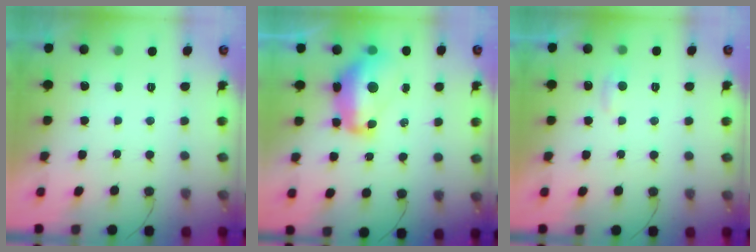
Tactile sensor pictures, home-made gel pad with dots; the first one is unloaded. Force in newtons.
{"total": 14.3, "press": 14.2, "slide": 1.5}
{"total": 3.6, "press": 3.6, "slide": 0.3}